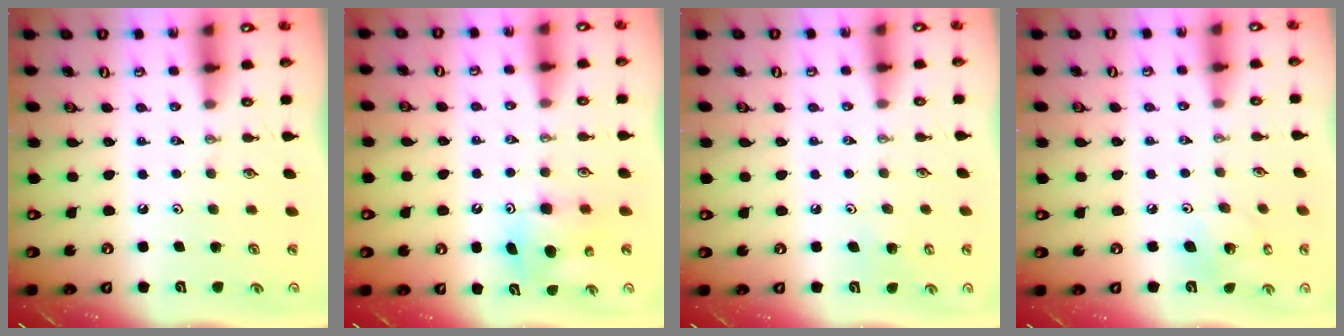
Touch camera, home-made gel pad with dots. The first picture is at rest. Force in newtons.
{"total": 7.6, "press": 7.6, "slide": 0.4}
{"total": 4.9, "press": 4.9, "slide": 0.3}
{"total": 6.9, "press": 6.8, "slide": 0.9}